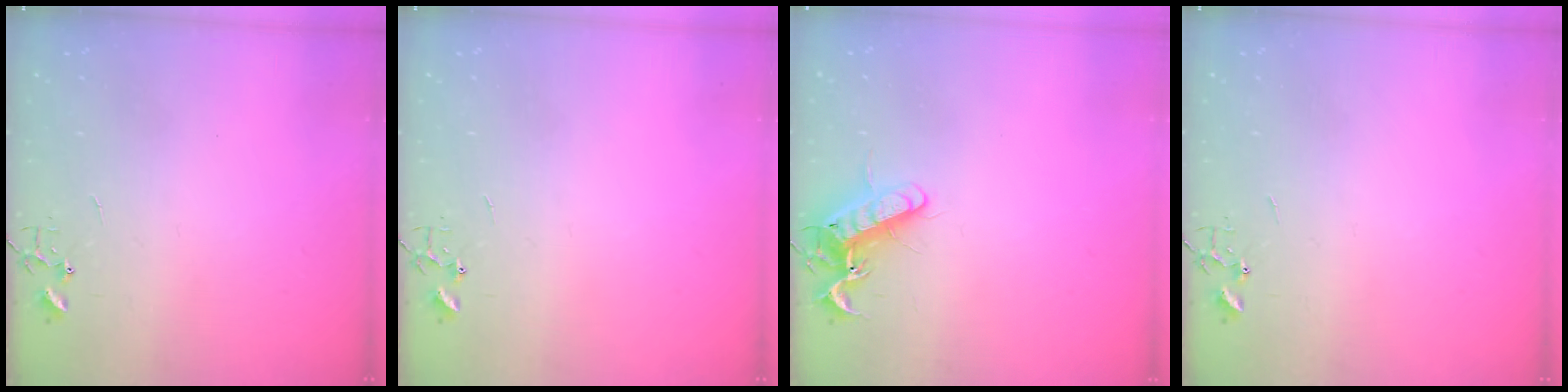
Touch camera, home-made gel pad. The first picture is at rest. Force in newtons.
{"total": 0.0}
{"total": 13.6, "press": 13.6, "slide": 1.4}
{"total": 0.0}